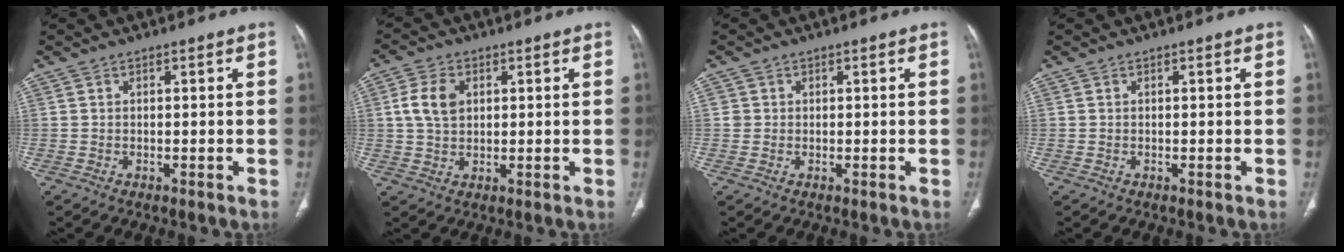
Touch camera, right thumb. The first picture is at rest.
{"total": 6.3, "force": [1.5, 4.4, 4.3], "torque": [-0.082, 0.001, 0.028]}
{"total": 1.4, "force": [0.2, 1.3, 0.1], "torque": [0.009, 0.003, 0.002]}
{"total": 0.0}